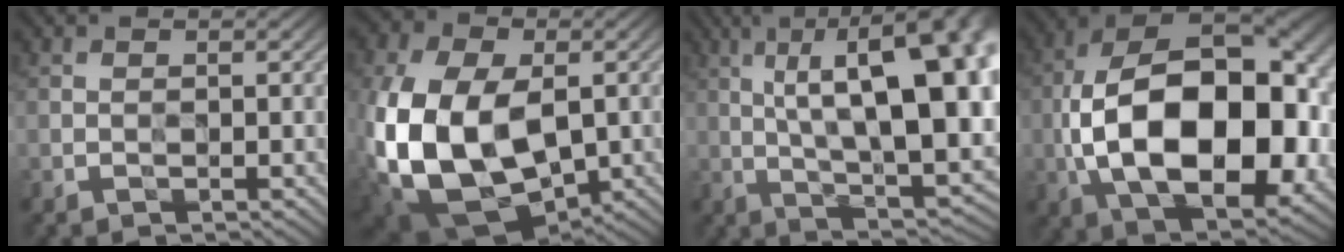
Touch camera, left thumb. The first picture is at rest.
{"total": 18.1, "force": [-2.8, 12.1, 13.1], "torque": [-0.299, -0.045, -0.030]}
{"total": 21.3, "force": [4.4, 8.5, 19.0], "torque": [-0.265, 0.047, 0.073]}
{"total": 21.1, "force": [-2.4, 12.0, 17.2], "torque": [-0.318, -0.018, -0.031]}